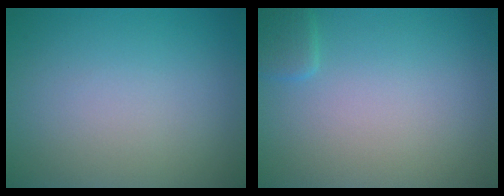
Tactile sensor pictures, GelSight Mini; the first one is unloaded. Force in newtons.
{"total": 1.3, "press": 1.3, "slide": 0.2}